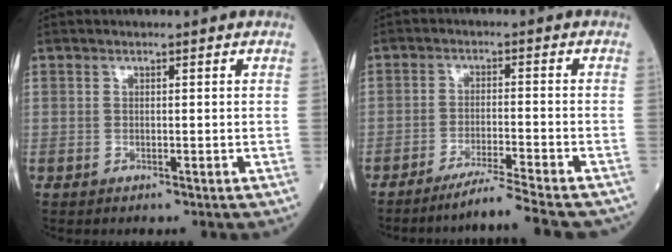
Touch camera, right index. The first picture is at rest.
{"total": 10.4, "force": [-9.2, -0.5, 4.7], "torque": [-0.055, -0.016, -0.144]}